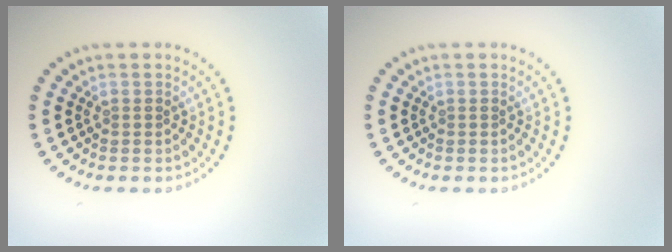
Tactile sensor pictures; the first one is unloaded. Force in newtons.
{"total": 0.0}